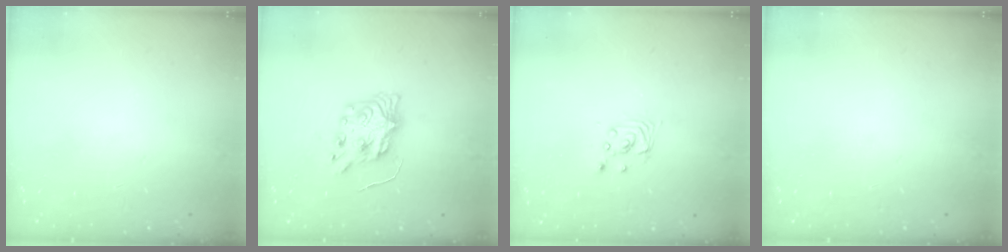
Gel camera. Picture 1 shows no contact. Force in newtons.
{"total": 8.6, "press": 8.6, "slide": 1.0}
{"total": 2.8, "press": 2.8, "slide": 0.1}
{"total": 0.0}